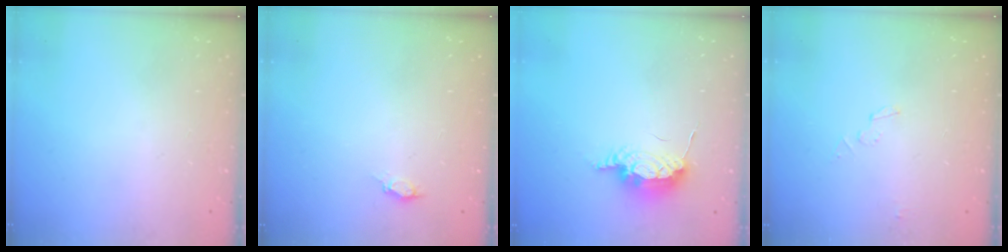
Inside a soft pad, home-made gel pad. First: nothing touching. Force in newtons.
{"total": 3.0, "press": 2.8, "slide": 1.2}
{"total": 11.2, "press": 8.7, "slide": 7.0}
{"total": 2.9, "press": 2.9, "slide": 0.3}